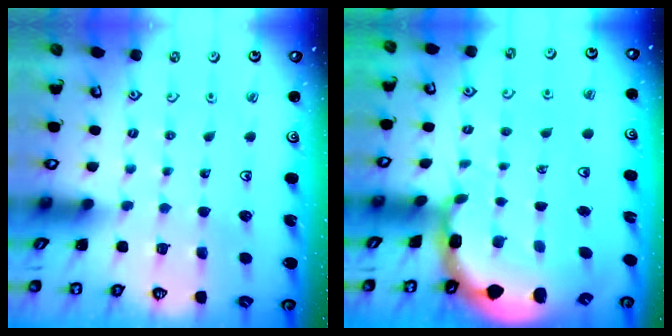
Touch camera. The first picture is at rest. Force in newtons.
{"total": 4.0, "press": 3.8, "slide": 1.2}